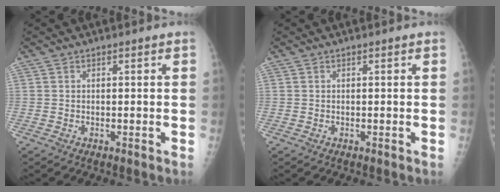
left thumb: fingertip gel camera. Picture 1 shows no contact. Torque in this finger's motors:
{"motor_torque": [0.00, 0.00, 0.00, -0.01, 0.00]}